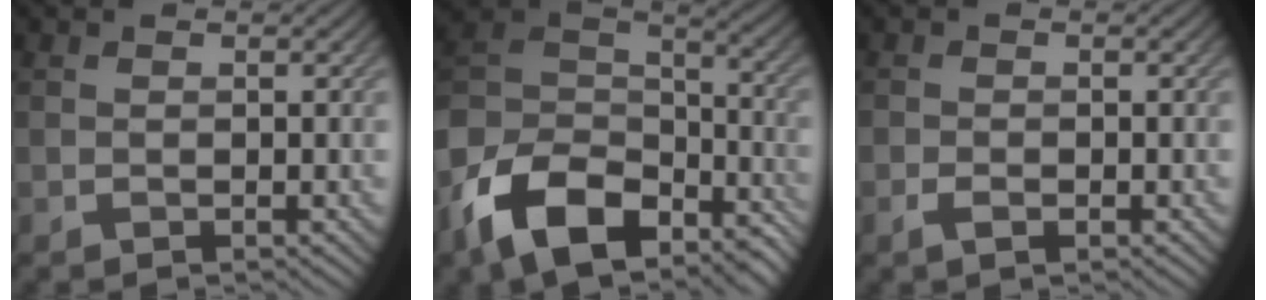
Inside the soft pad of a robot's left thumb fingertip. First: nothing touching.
{"total": 15.4, "force": [-8.6, 8.8, 9.3], "torque": [-0.229, -0.019, -0.153]}
{"total": 1.5, "force": [-0.8, 0.8, 1.0], "torque": [-0.022, 0.000, -0.017]}